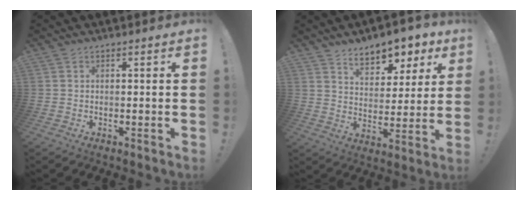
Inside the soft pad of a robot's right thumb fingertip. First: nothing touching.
{"total": 10.2, "force": [7.4, 5.6, 4.1], "torque": [-0.054, -0.053, 0.136]}